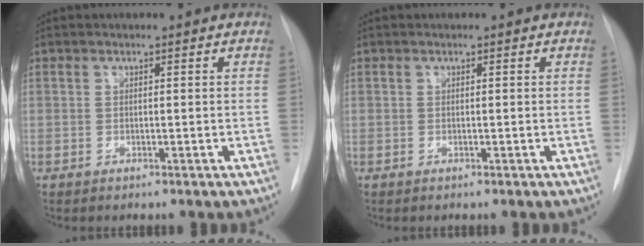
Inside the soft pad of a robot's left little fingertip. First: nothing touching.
{"total": 0.0}